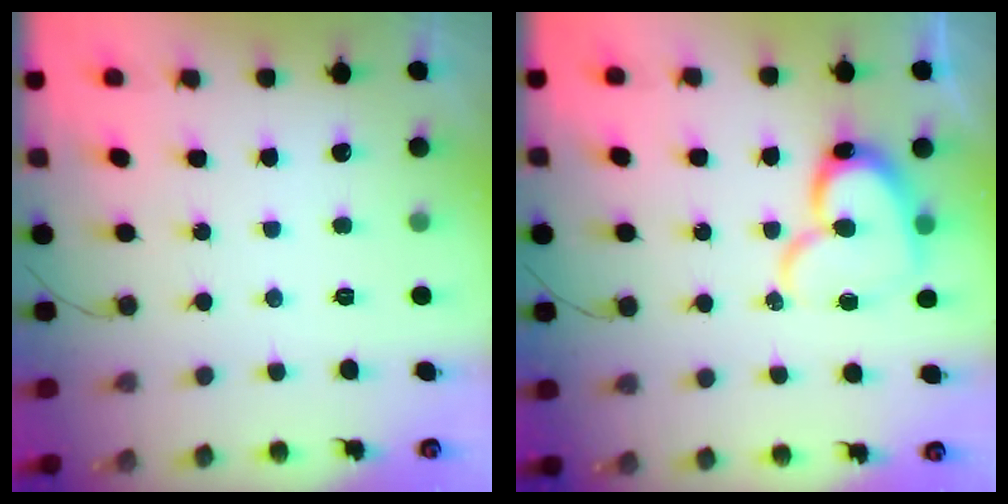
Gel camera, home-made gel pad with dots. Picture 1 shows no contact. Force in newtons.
{"total": 14.7, "press": 14.6, "slide": 1.4}